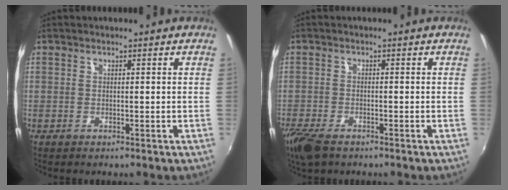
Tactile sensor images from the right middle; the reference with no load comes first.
{"total": 6.5, "force": [-4.7, 2.5, 3.8], "torque": [-0.100, -0.027, -0.093]}